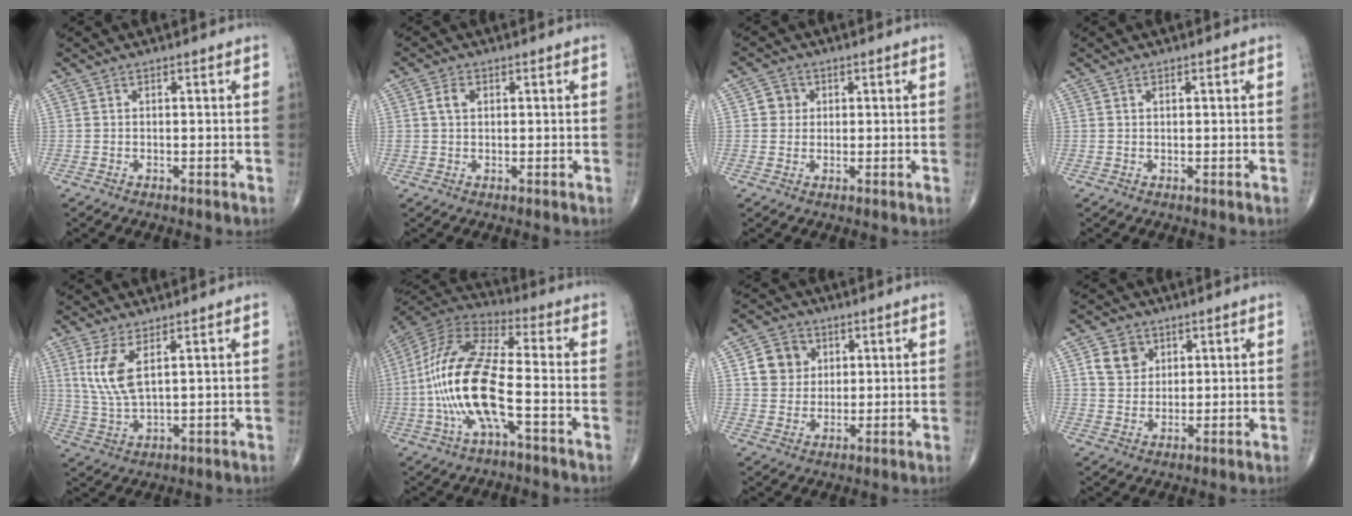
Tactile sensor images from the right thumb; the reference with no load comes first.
{"total": 2.7, "force": [0.7, 1.9, 1.8], "torque": [-0.033, 0.004, 0.013]}
{"total": 3.2, "force": [0.7, 3.0, 0.8], "torque": [0.008, 0.002, 0.005]}
{"total": 0.6, "force": [0.3, 0.4, 0.4], "torque": [-0.006, -0.001, 0.005]}
{"total": 7.6, "force": [2.8, 2.7, 6.5], "torque": [-0.142, -0.016, 0.067]}
{"total": 18.2, "force": [-3.9, 5.8, 16.9], "torque": [-0.368, 0.034, -0.076]}
{"total": 7.8, "force": [2.3, 6.8, 2.8], "torque": [-0.018, -0.006, 0.042]}
{"total": 6.4, "force": [2.5, 5.4, 2.4], "torque": [-0.019, -0.008, 0.045]}